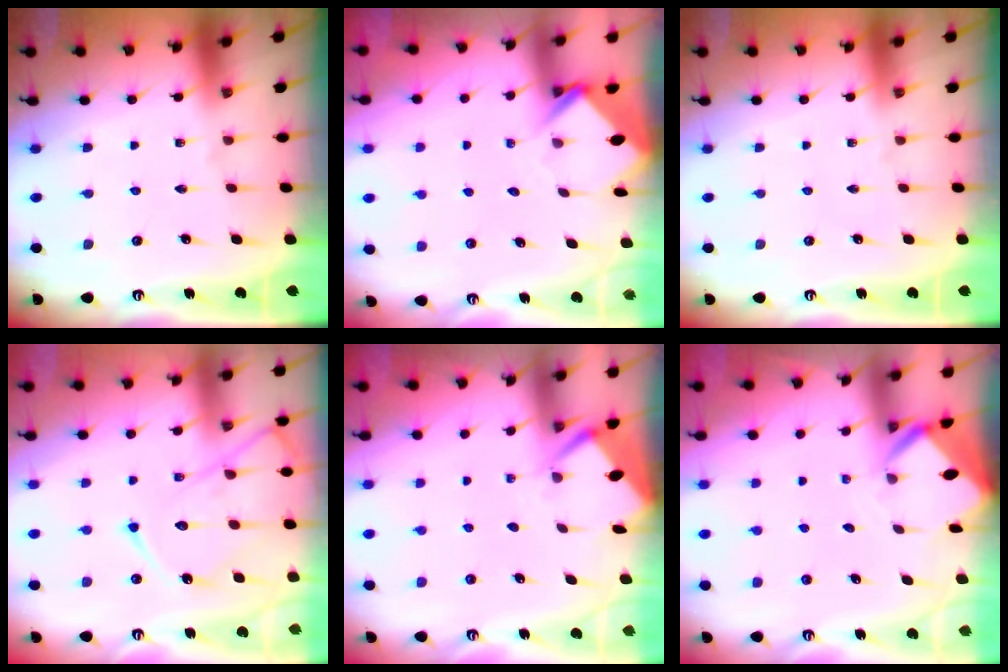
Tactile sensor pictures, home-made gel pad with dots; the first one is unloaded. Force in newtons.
{"total": 3.9, "press": 3.8, "slide": 0.3}
{"total": 0.0}
{"total": 15.4, "press": 15.3, "slide": 1.4}
{"total": 2.6, "press": 2.6, "slide": 0.3}
{"total": 3.4, "press": 3.4, "slide": 0.2}